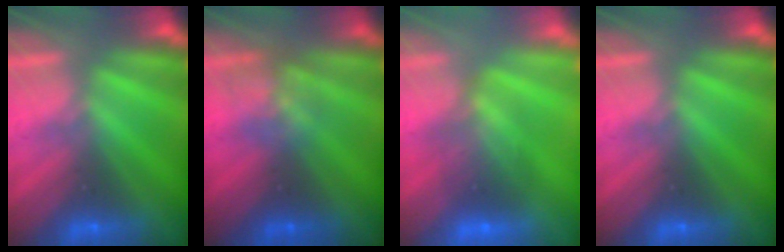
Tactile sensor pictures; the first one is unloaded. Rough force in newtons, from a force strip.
{"total": 2.8}
{"total": 5.8}
{"total": 0.0}